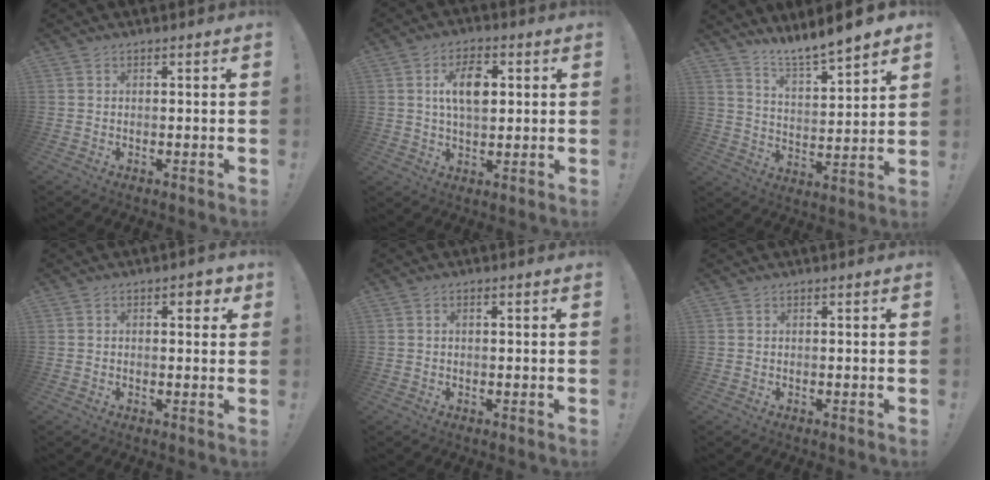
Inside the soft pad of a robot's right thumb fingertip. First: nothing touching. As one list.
[{"total": 10.1, "force": [2.2, 5.9, 7.9], "torque": [-0.114, 0.005, 0.036]}, {"total": 9.0, "force": [8.6, -0.1, 2.7], "torque": [-0.059, -0.073, 0.152]}, {"total": 3.4, "force": [1.0, 1.9, 2.7], "torque": [-0.021, -0.001, 0.010]}, {"total": 1.0, "force": [0.0, 0.4, 0.9], "torque": [-0.019, 0.004, 0.000]}, {"total": 0.0}]